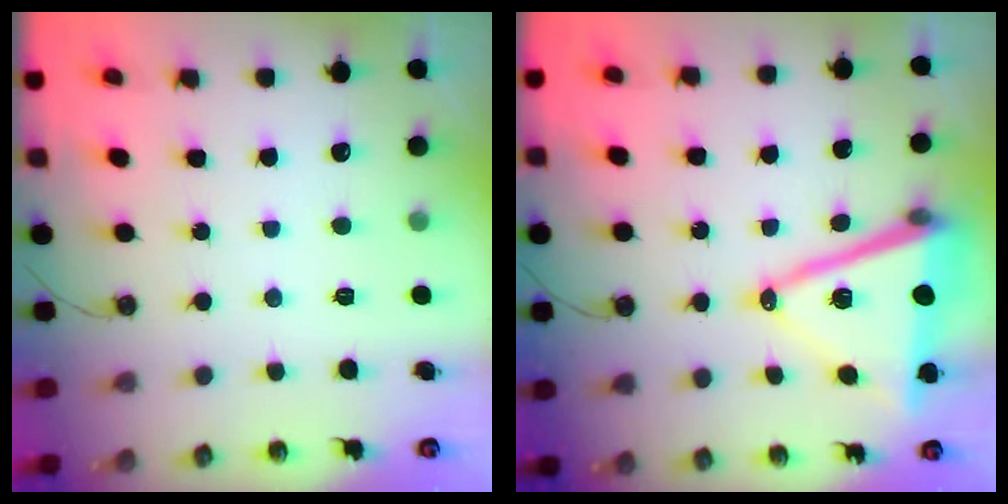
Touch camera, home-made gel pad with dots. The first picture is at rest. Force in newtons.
{"total": 15.1, "press": 14.6, "slide": 4.0}